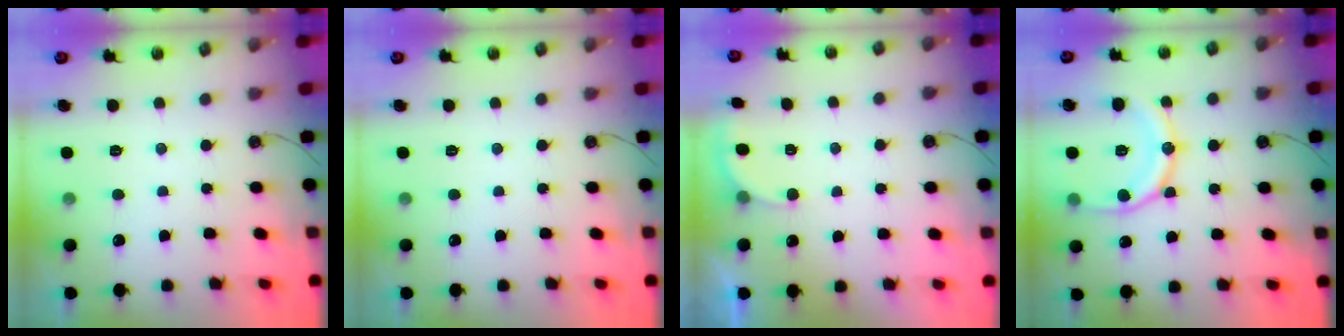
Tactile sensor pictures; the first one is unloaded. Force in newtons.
{"total": 0.0}
{"total": 2.5, "press": 2.4, "slide": 0.7}
{"total": 16.3, "press": 16.2, "slide": 1.8}